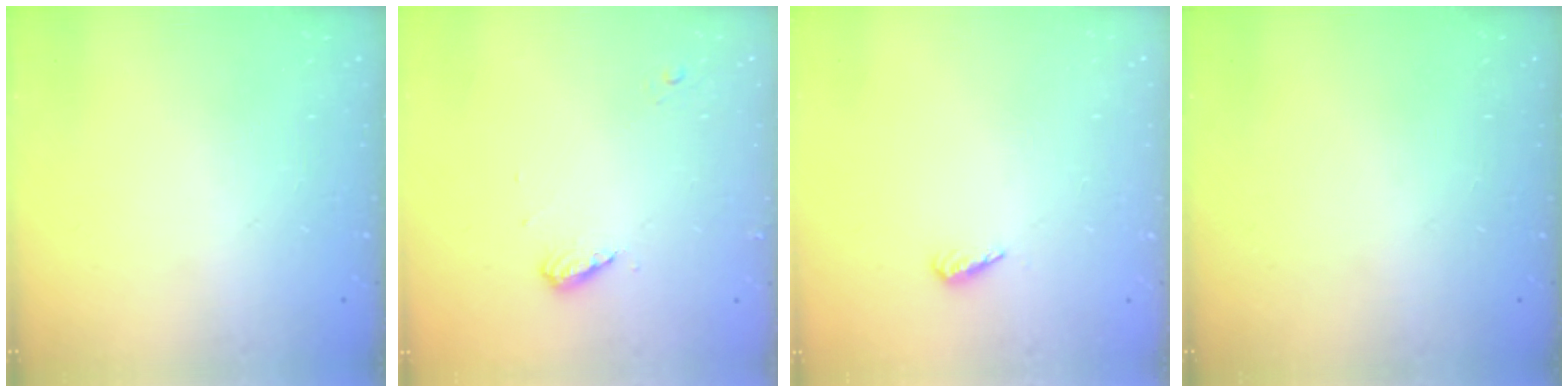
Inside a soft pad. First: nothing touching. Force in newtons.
{"total": 6.4, "press": 6.4, "slide": 0.7}
{"total": 3.6, "press": 3.4, "slide": 1.2}
{"total": 0.0}